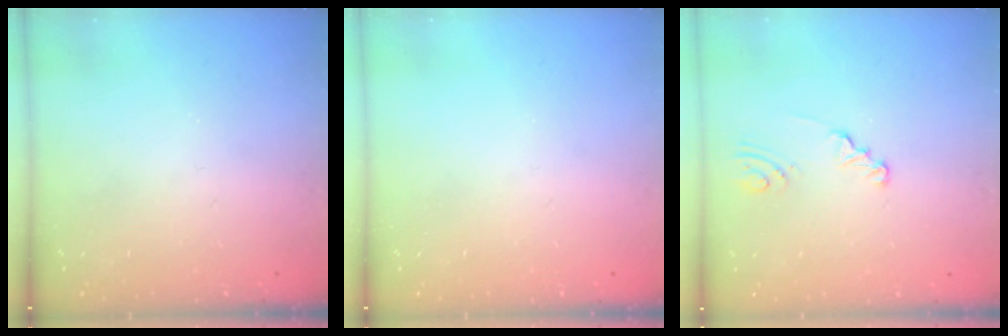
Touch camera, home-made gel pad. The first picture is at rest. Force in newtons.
{"total": 0.0}
{"total": 1.8, "press": 1.8, "slide": 0.2}